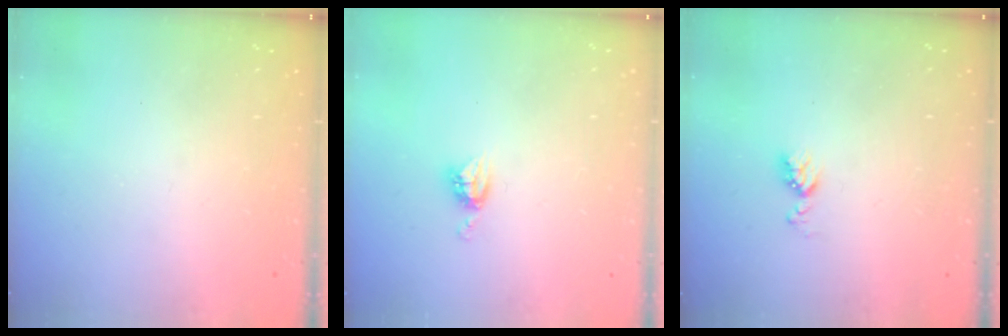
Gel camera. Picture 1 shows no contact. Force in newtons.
{"total": 4.8, "press": 4.8, "slide": 0.2}
{"total": 4.9, "press": 4.8, "slide": 0.5}